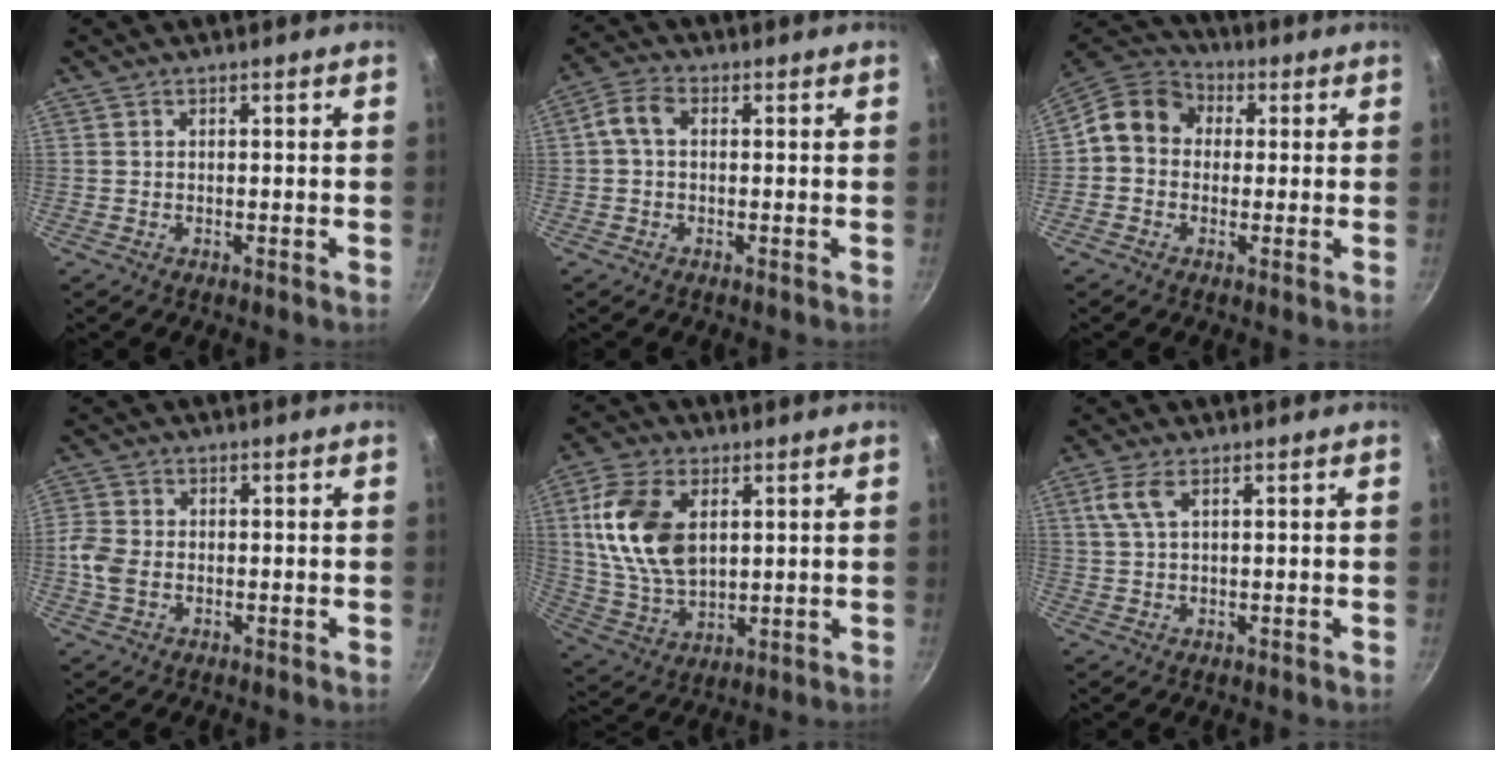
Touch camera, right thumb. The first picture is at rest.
{"total": 4.4, "force": [0.3, 3.0, 3.2], "torque": [-0.068, 0.018, -0.003]}
{"total": 10.2, "force": [0.8, 8.8, 5.1], "torque": [-0.060, 0.027, -0.012]}
{"total": 5.0, "force": [-0.9, 3.7, 3.3], "torque": [-0.073, 0.008, -0.022]}
{"total": 15.8, "force": [3.8, 9.8, 11.8], "torque": [-0.209, -0.011, 0.080]}
{"total": 4.0, "force": [1.6, 1.6, 3.3], "torque": [-0.074, 0.007, 0.033]}